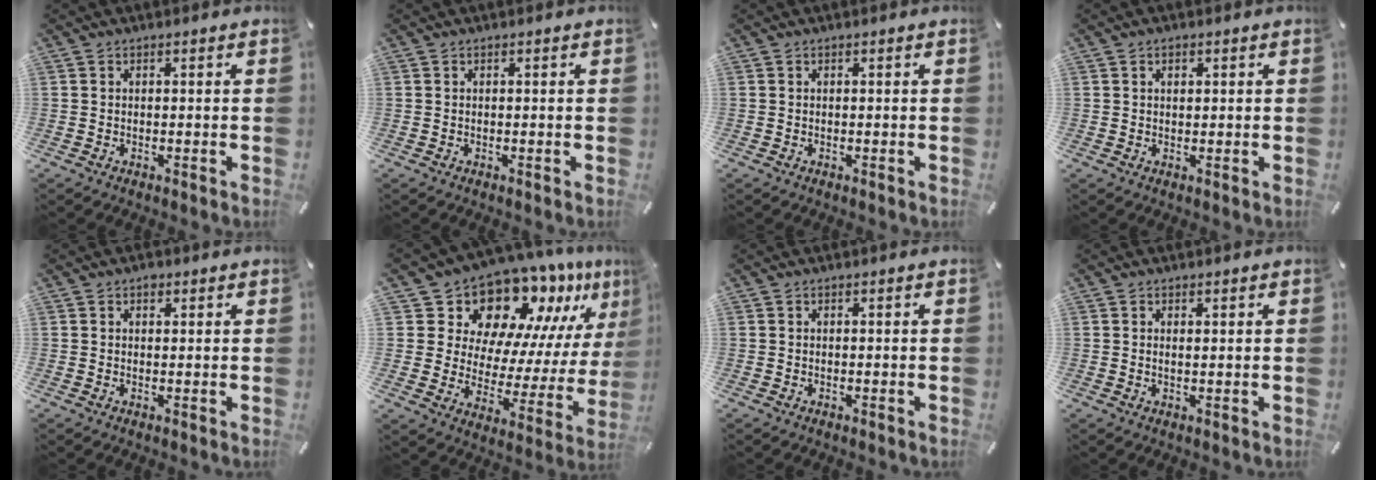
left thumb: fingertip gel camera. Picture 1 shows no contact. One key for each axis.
{"total": 0.0}
{"total": 0.0}
{"total": 1.3, "fx": 0.5, "fy": 0.9, "fz": 0.8, "tx": -0.010, "ty": 0.001, "tz": 0.008}
{"total": 1.3, "fx": 0.7, "fy": 1.0, "fz": 0.6, "tx": -0.005, "ty": 0.000, "tz": 0.010}
{"total": 15.2, "fx": 13.3, "fy": 6.6, "fz": 3.1, "tx": -0.055, "ty": -0.136, "tz": 0.223}
{"total": 0.0}
{"total": 1.2, "fx": 0.7, "fy": 0.2, "fz": 0.9, "tx": -0.010, "ty": -0.004, "tz": 0.009}